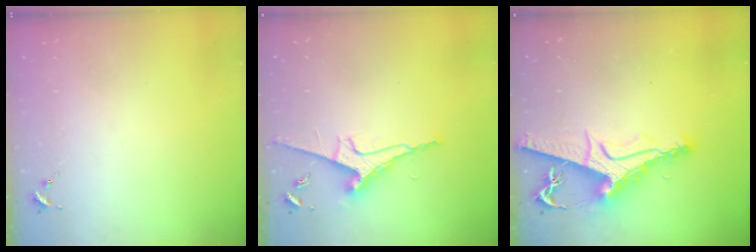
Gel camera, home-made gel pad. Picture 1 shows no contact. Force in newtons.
{"total": 9.5, "press": 9.4, "slide": 1.3}
{"total": 12.9, "press": 12.8, "slide": 1.2}